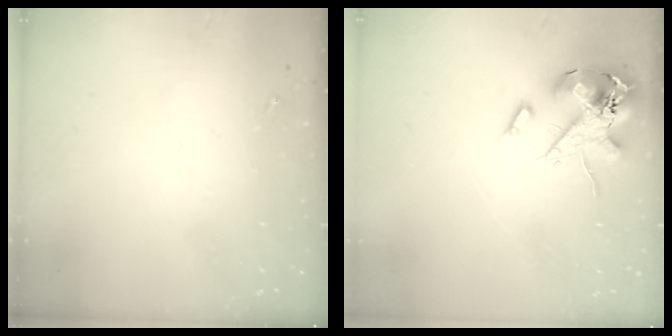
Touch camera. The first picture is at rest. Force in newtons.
{"total": 15.7, "press": 15.5, "slide": 2.7}